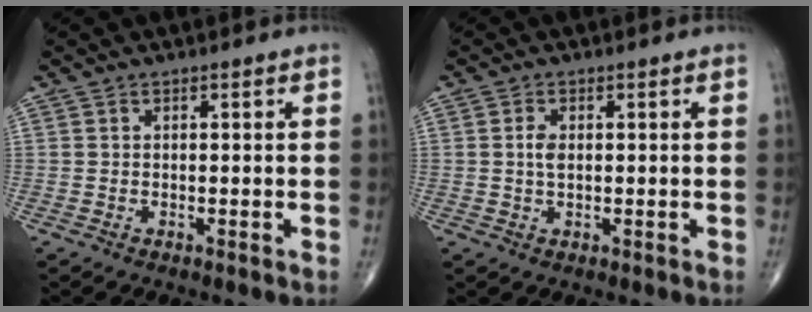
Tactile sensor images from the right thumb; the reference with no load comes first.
{"total": 2.6, "force": [0.3, 1.4, 2.2], "torque": [-0.044, 0.000, 0.005]}